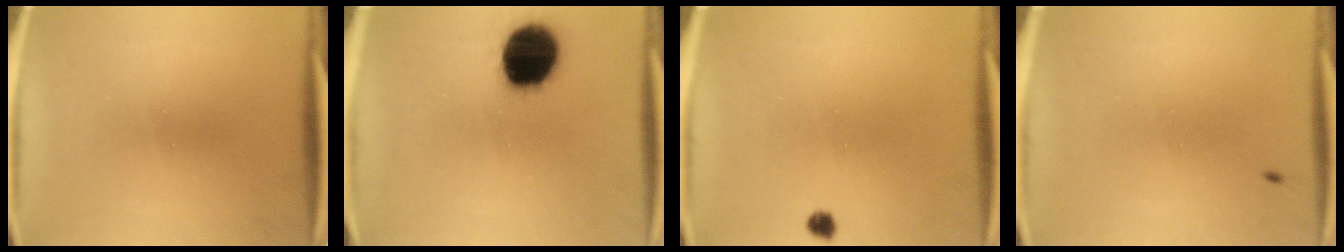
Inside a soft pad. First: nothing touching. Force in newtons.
{"total": 19.2}
{"total": 1.4}
{"total": 0.8}